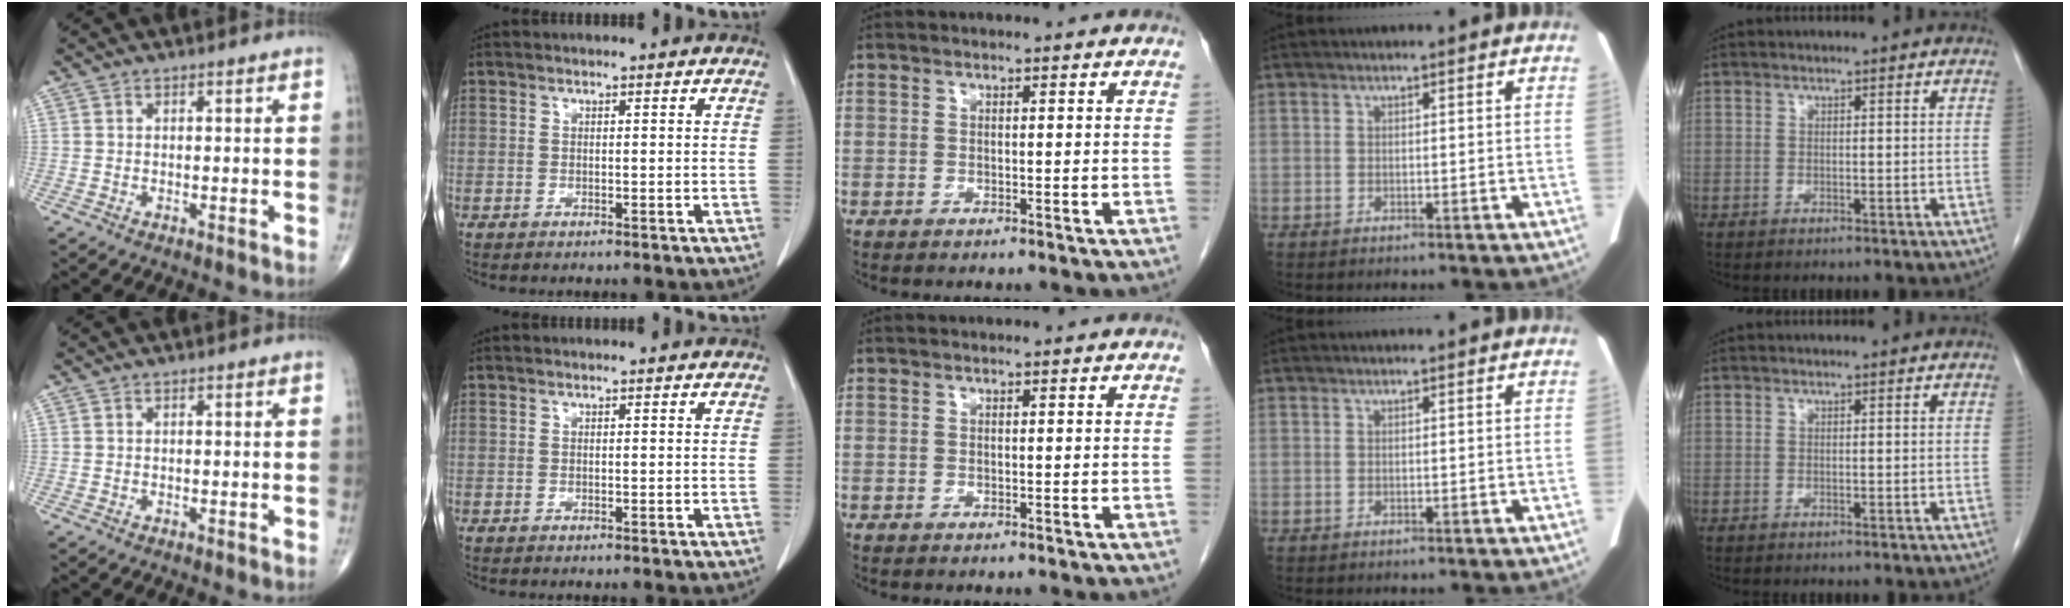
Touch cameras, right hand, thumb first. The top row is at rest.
{}